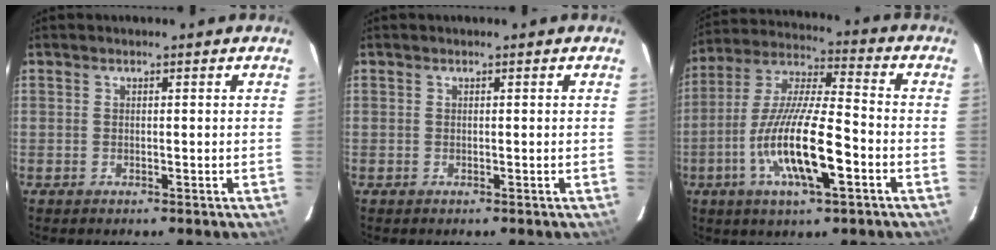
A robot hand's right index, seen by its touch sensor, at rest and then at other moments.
{"total": 0.0}
{"total": 16.2, "force": [-5.7, 3.4, 14.8], "torque": [-0.294, -0.014, -0.110]}